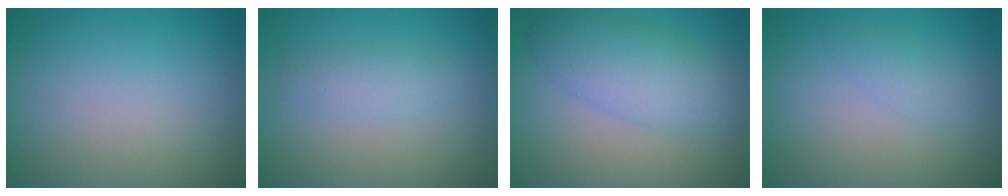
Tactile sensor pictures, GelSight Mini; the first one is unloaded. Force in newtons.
{"total": 1.9, "press": 1.9, "slide": 0.0}
{"total": 5.0, "press": 5.0, "slide": 0.1}
{"total": 1.4, "press": 1.4, "slide": 0.0}